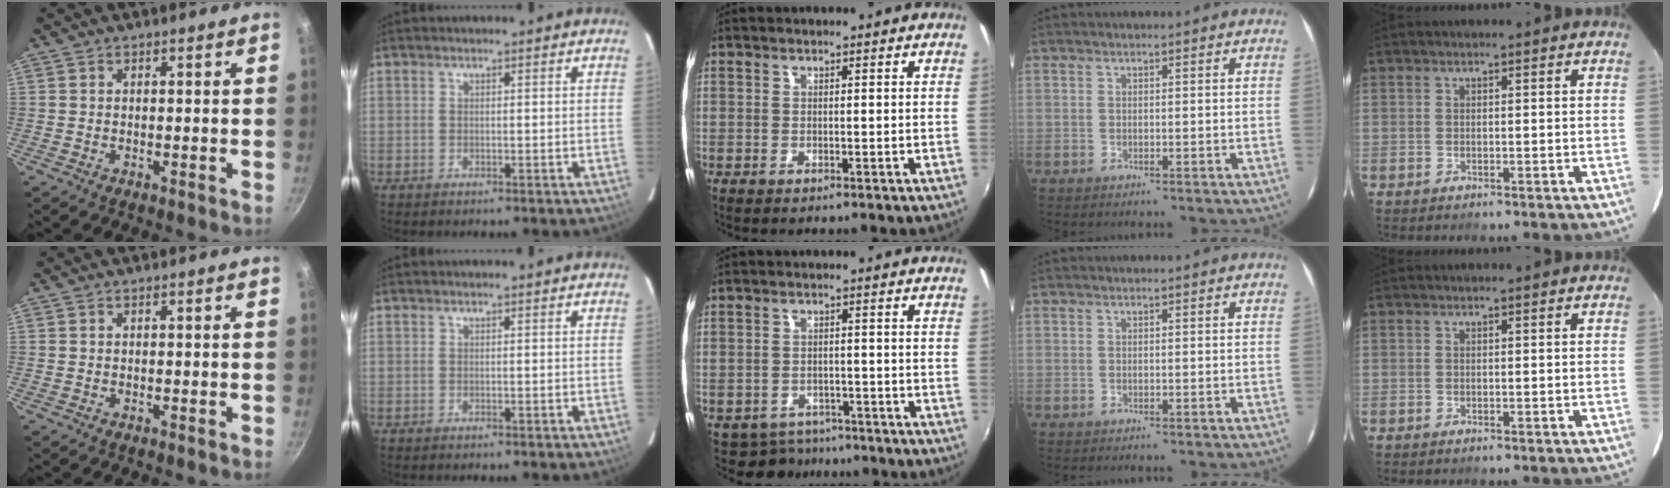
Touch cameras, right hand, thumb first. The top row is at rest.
{"middle": {"total": 5.6, "force": [-4.5, 3.2, 0.5], "torque": [-0.020, 0.002, -0.067]}}